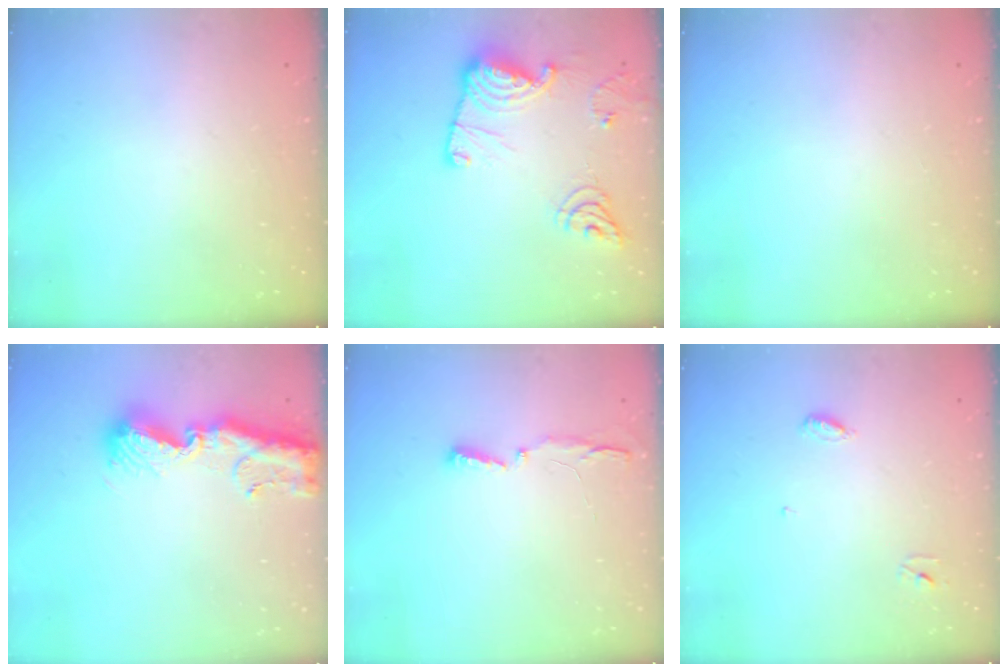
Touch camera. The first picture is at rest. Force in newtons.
{"total": 16.6, "press": 16.5, "slide": 1.8}
{"total": 0.0}
{"total": 12.2, "press": 12.1, "slide": 0.8}
{"total": 3.5, "press": 3.4, "slide": 0.8}
{"total": 3.4, "press": 3.4, "slide": 0.3}